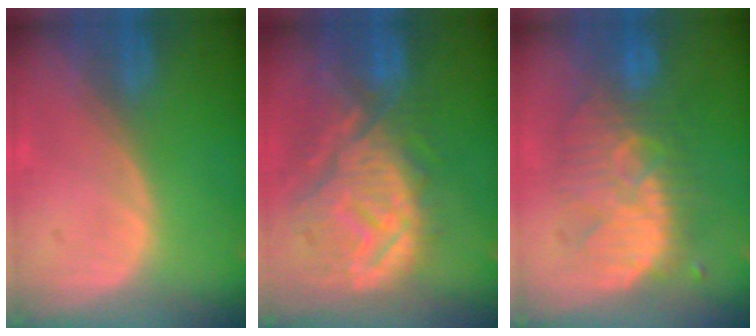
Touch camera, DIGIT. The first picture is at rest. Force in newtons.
{"total": 12.2, "press": 11.0, "slide": 5.4}
{"total": 9.1, "press": 9.1, "slide": 0.6}